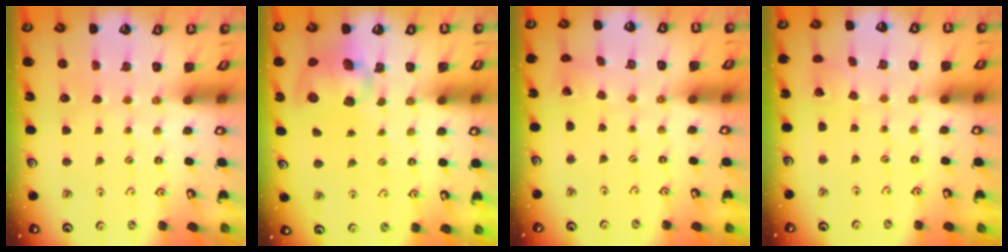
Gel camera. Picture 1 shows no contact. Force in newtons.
{"total": 10.6, "press": 10.5, "slide": 1.7}
{"total": 1.4, "press": 1.4, "slide": 0.1}
{"total": 2.6, "press": 2.6, "slide": 0.2}